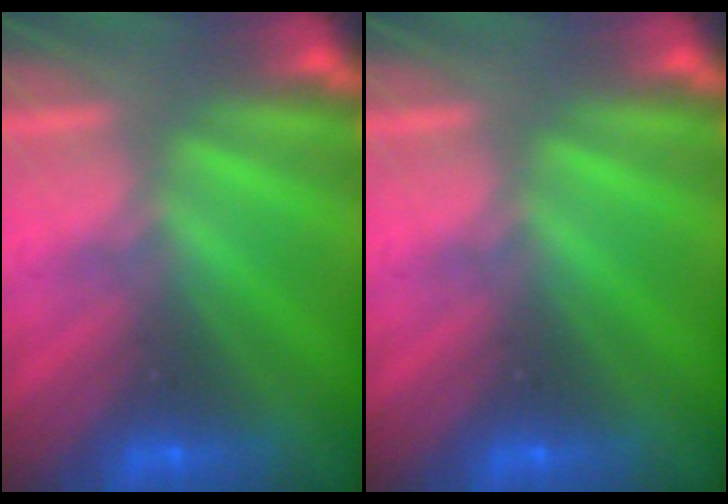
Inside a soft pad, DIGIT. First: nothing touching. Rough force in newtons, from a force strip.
{"total": 0.0}